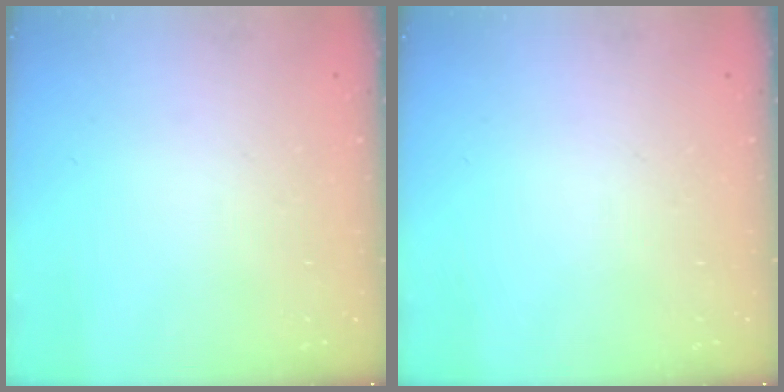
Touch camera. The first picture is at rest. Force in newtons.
{"total": 0.0}